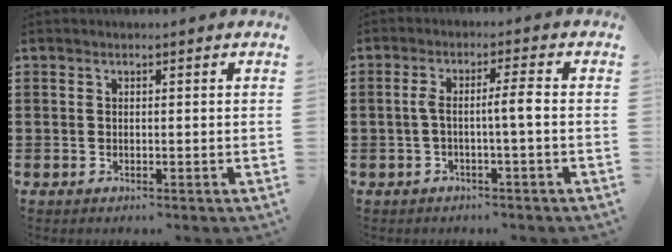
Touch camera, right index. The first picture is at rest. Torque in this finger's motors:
{"motor_torque": [0.79, -0.46, 0.10, 0.11]}